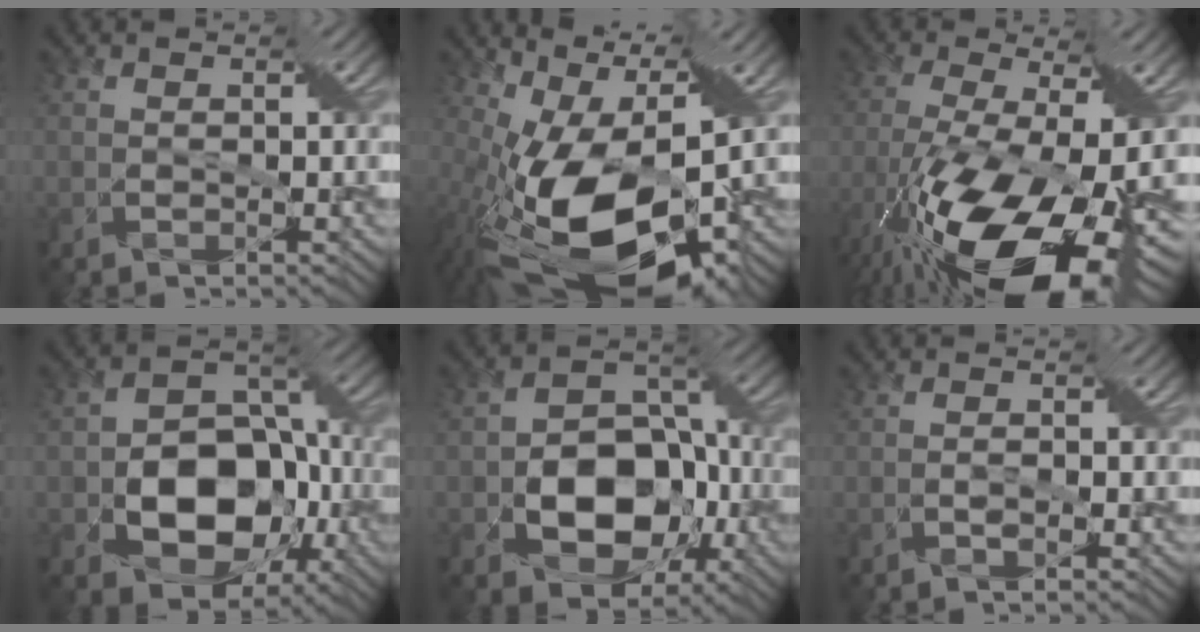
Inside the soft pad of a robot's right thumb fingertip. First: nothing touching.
{"total": 16.8, "force": [-2.7, 7.2, 14.9], "torque": [-0.290, -0.015, -0.037]}
{"total": 19.3, "force": [-8.5, 7.8, 15.5], "torque": [-0.328, -0.053, -0.129]}
{"total": 13.3, "force": [-3.1, 9.1, 9.1], "torque": [-0.150, -0.022, -0.058]}
{"total": 12.0, "force": [-3.0, 8.2, 8.3], "torque": [-0.140, -0.015, -0.058]}
{"total": 1.3, "force": [-0.6, 0.1, 1.1], "torque": [-0.019, -0.001, -0.012]}